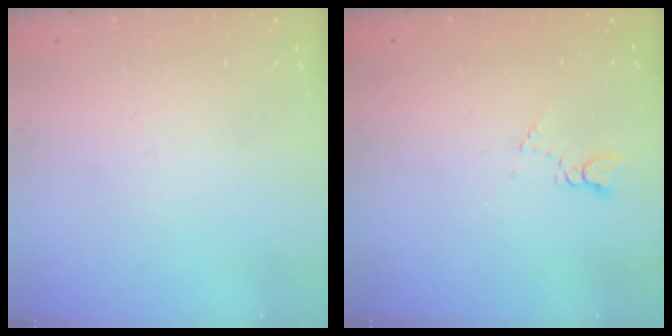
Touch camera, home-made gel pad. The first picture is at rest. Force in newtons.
{"total": 2.6, "press": 2.6, "slide": 0.4}